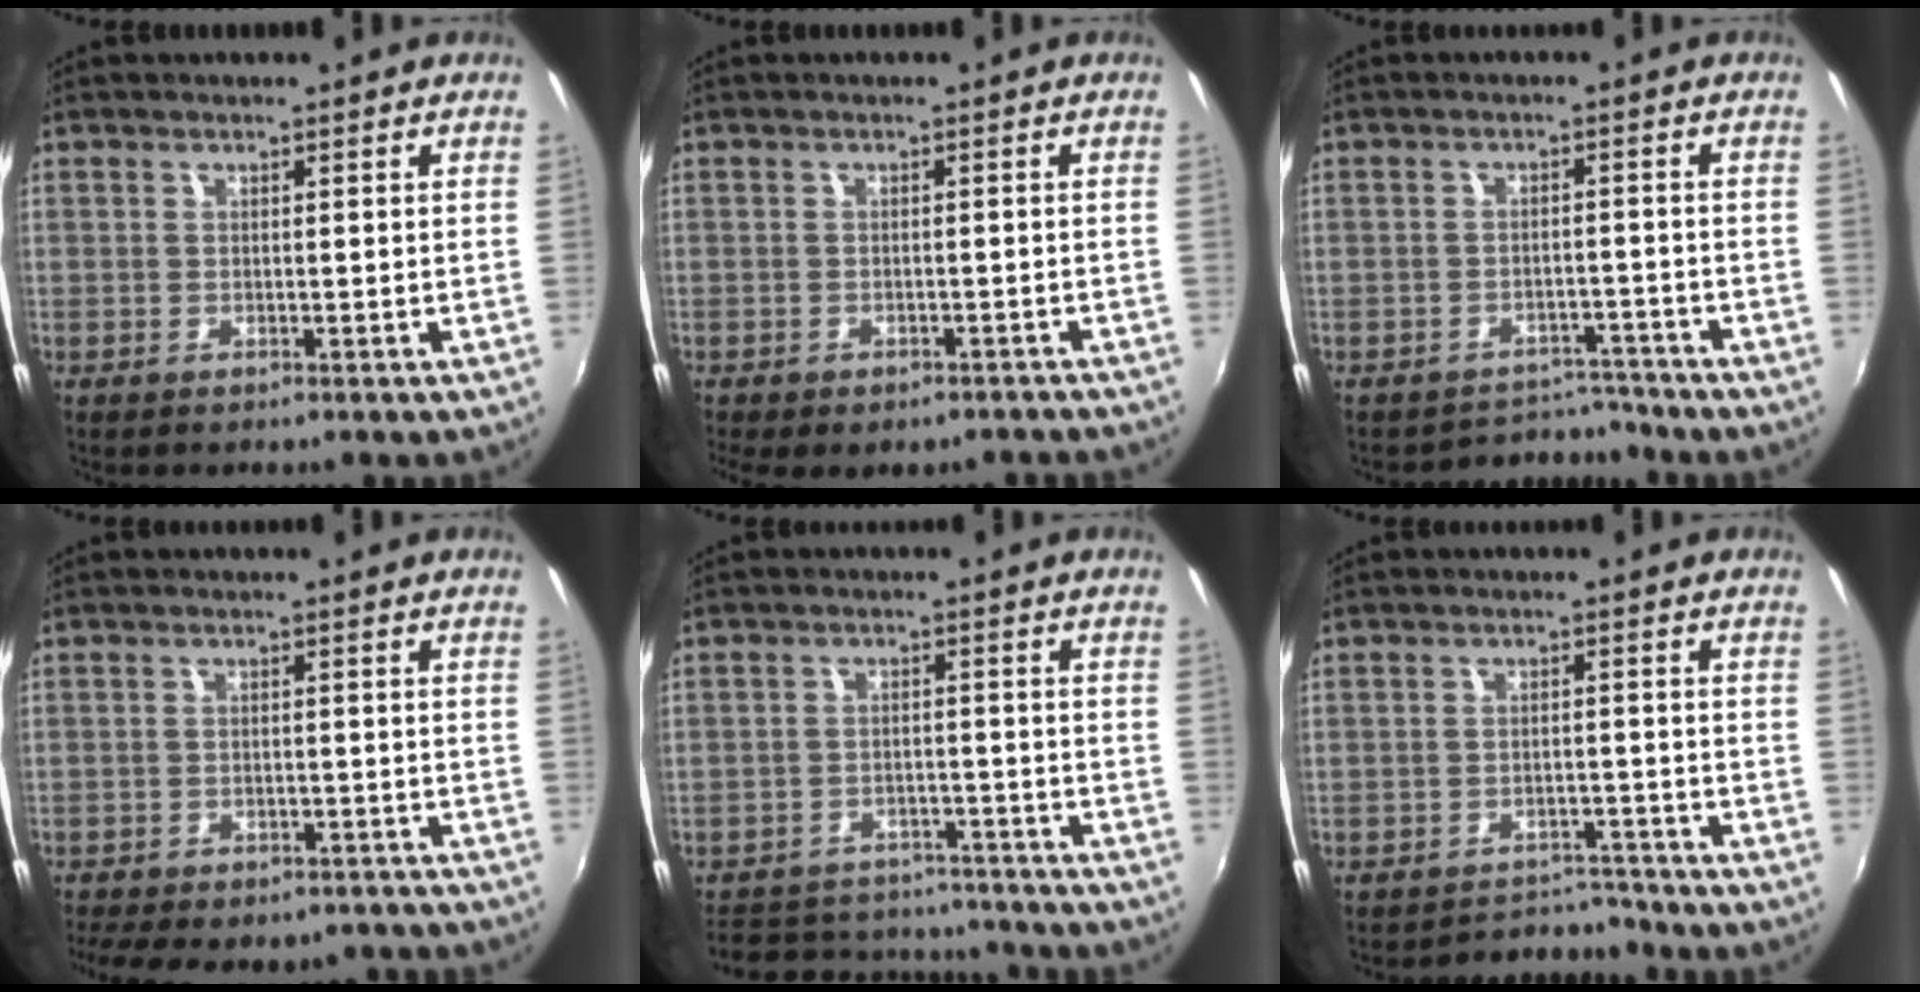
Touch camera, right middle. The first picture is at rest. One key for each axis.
{"total": 6.9, "fx": -5.4, "fy": 3.0, "fz": 3.1, "tx": -0.067, "ty": -0.023, "tz": -0.066}
{"total": 5.8, "fx": -5.5, "fy": 1.7, "fz": -0.9, "tx": 0.013, "ty": 0.015, "tz": -0.080}
{"total": 13.6, "fx": -11.2, "fy": 5.4, "fz": 5.7, "tx": -0.131, "ty": -0.018, "tz": -0.144}
{"total": 14.5, "fx": -12.1, "fy": 6.9, "fz": 4.0, "tx": -0.104, "ty": 0.035, "tz": -0.153}
{"total": 6.8, "fx": -6.6, "fy": 1.4, "fz": -0.3, "tx": -0.003, "ty": 0.013, "tz": -0.098}